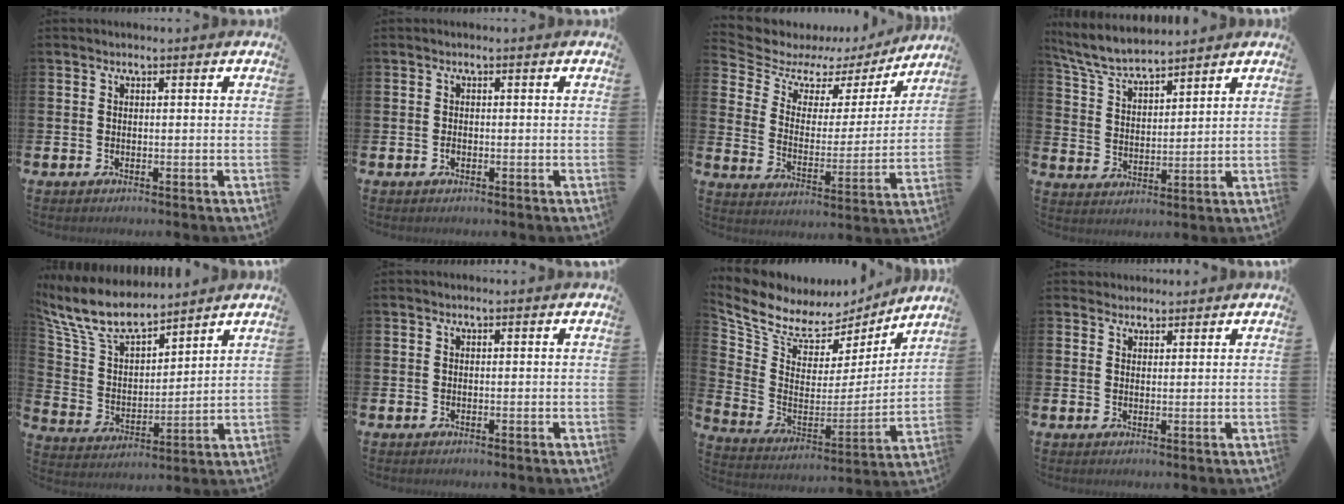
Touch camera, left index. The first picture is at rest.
{"total": 0.7, "force": [-0.3, 0.5, 0.4], "torque": [-0.017, 0.005, -0.005]}
{"total": 7.0, "force": [5.2, 4.4, 1.8], "torque": [-0.061, -0.034, 0.087]}
{"total": 6.5, "force": [6.2, 1.0, 1.9], "torque": [-0.066, -0.027, 0.113]}
{"total": 9.8, "force": [8.7, 2.9, 3.6], "torque": [-0.117, -0.043, 0.158]}
{"total": 0.0}
{"total": 8.4, "force": [7.4, 3.6, 1.7], "torque": [-0.087, -0.049, 0.131]}
{"total": 2.3, "force": [2.2, 0.9, -0.2], "torque": [0.006, -0.005, 0.039]}